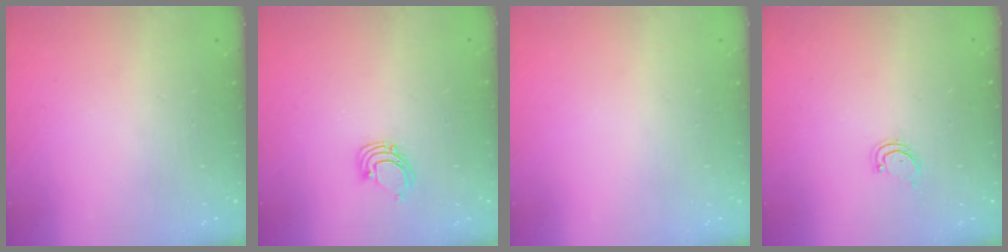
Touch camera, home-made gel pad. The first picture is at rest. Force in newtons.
{"total": 2.9, "press": 2.9, "slide": 0.3}
{"total": 0.0}
{"total": 1.9, "press": 1.9, "slide": 0.2}